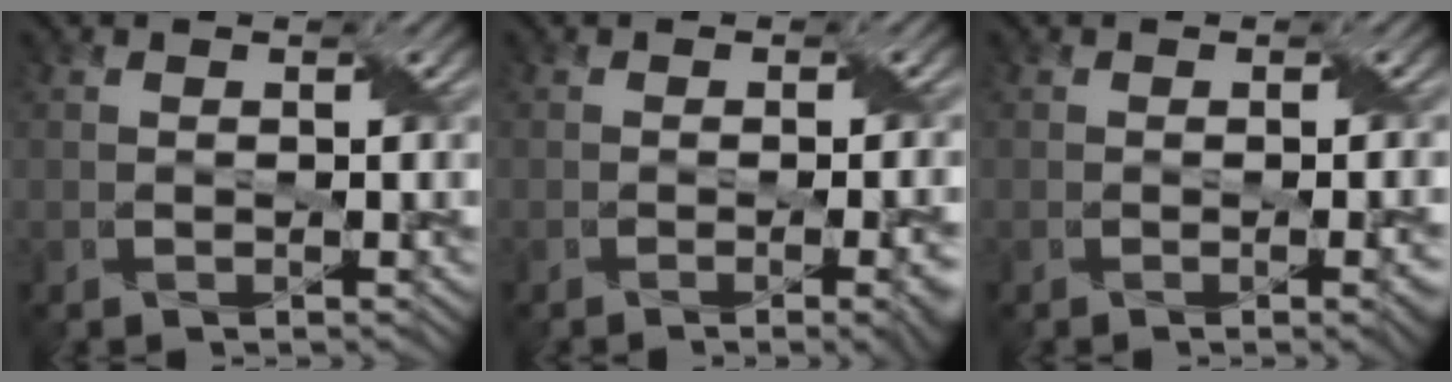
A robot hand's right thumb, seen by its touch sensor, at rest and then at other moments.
{"total": 4.1, "force": [-1.4, 1.2, 3.7], "torque": [-0.037, -0.003, -0.015]}
{"total": 2.7, "force": [-0.6, 0.8, 2.5], "torque": [-0.027, 0.000, -0.009]}